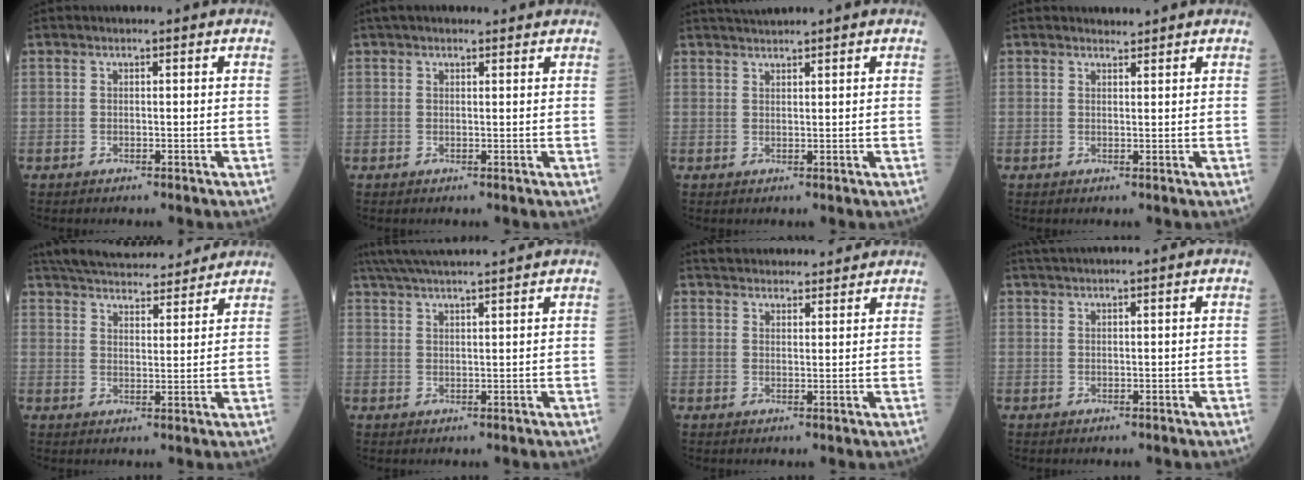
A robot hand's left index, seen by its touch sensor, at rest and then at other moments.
{"total": 3.6, "force": [3.1, 1.2, 1.3], "torque": [-0.016, 0.034, 0.046]}
{"total": 1.7, "force": [1.6, -0.4, 0.1], "torque": [-0.005, 0.014, 0.038]}
{"total": 1.0, "force": [1.0, 0.1, -0.2], "torque": [-0.010, 0.000, 0.018]}
{"total": 16.8, "force": [15.6, 3.4, 5.5], "torque": [-0.094, 0.032, 0.229]}
{"total": 10.1, "force": [9.0, -0.6, 4.4], "torque": [-0.077, 0.034, 0.141]}
{"total": 10.3, "force": [9.8, 2.3, 2.4], "torque": [-0.023, 0.027, 0.133]}
{"total": 3.1, "force": [2.8, -0.6, 1.3], "torque": [-0.014, 0.026, 0.052]}